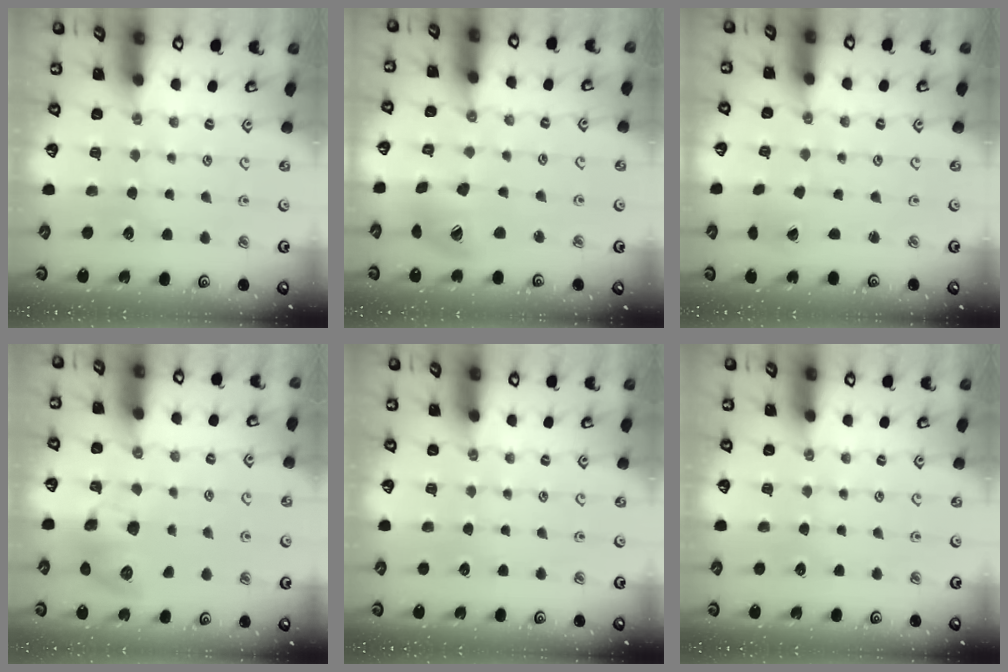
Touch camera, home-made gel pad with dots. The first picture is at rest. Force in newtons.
{"total": 12.6, "press": 12.5, "slide": 1.9}
{"total": 0.6, "press": 0.6, "slide": 0.0}
{"total": 8.4, "press": 8.4, "slide": 0.2}
{"total": 0.0}
{"total": 0.0}